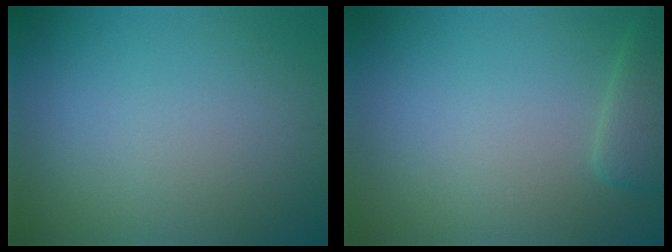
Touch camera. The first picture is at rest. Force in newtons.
{"total": 2.6, "press": 2.6, "slide": 0.2}